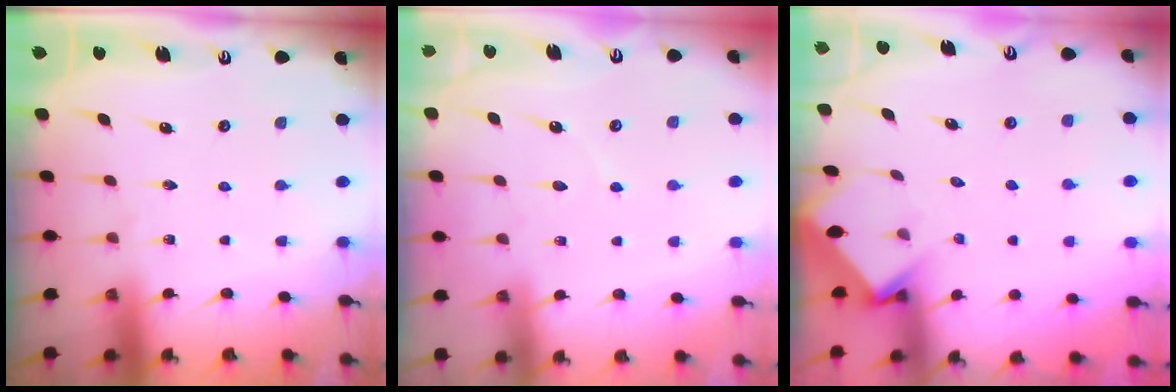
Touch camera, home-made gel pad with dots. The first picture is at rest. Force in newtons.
{"total": 2.9, "press": 2.9, "slide": 0.3}
{"total": 3.5, "press": 3.5, "slide": 0.3}